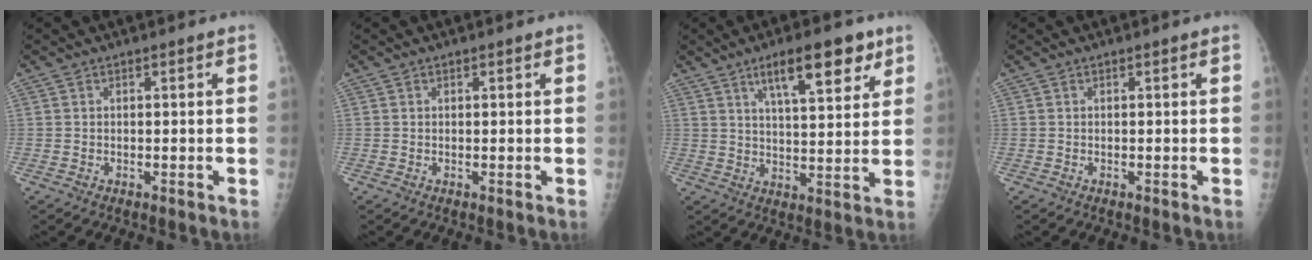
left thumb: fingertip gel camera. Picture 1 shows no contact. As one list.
[{"total": 0.0}, {"total": 11.9, "force": [6.8, 3.8, 9.0], "torque": [-0.117, -0.029, 0.107]}, {"total": 0.0}]